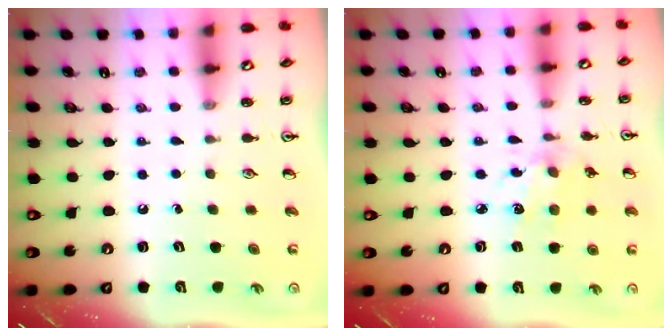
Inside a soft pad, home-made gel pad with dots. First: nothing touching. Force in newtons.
{"total": 7.2, "press": 7.2, "slide": 0.4}